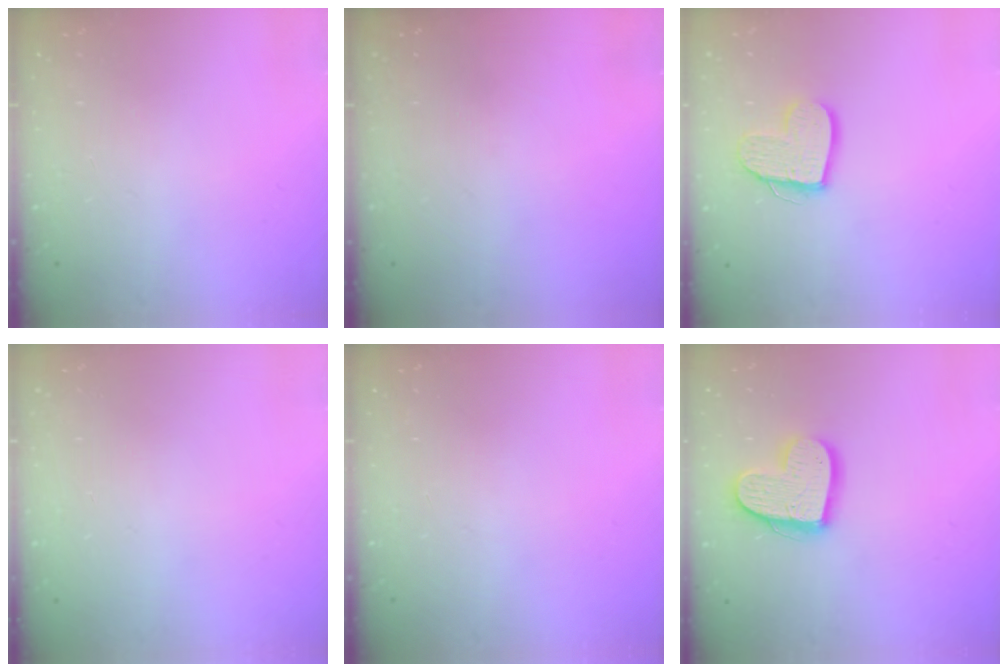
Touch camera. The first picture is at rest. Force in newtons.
{"total": 0.0}
{"total": 11.8, "press": 11.7, "slide": 1.2}
{"total": 0.0}
{"total": 0.0}
{"total": 15.4, "press": 15.4, "slide": 1.2}